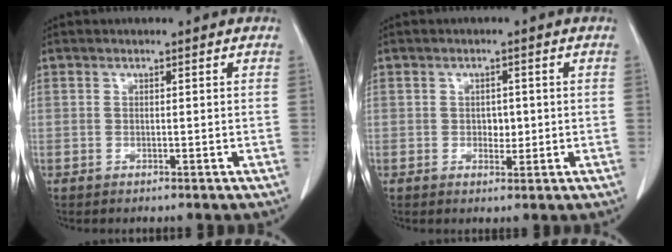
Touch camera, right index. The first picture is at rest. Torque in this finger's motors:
{"motor_torque": [-0.12, 0.18, 0.00, 0.00]}